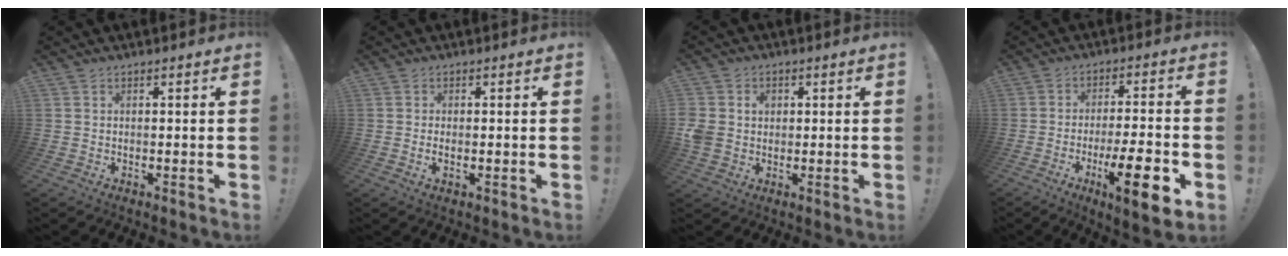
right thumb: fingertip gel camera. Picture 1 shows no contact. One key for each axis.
{"total": 1.4, "fx": -0.3, "fy": 0.6, "fz": 1.2, "tx": -0.020, "ty": 0.001, "tz": -0.005}
{"total": 5.8, "fx": 0.3, "fy": 5.3, "fz": 2.3, "tx": -0.055, "ty": 0.004, "tz": 0.007}
{"total": 14.5, "fx": -6.1, "fy": 2.7, "fz": 12.9, "tx": -0.181, "ty": 0.017, "tz": -0.090}